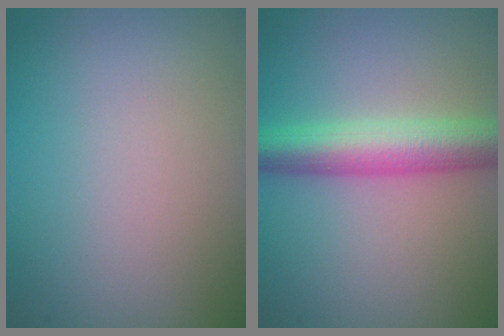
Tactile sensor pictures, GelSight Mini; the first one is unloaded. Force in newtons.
{"total": 6.0, "press": 6.0, "slide": 0.1}